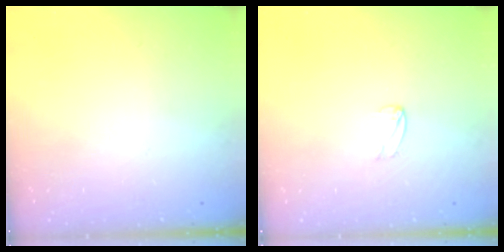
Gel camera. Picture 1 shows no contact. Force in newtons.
{"total": 2.0, "press": 2.0, "slide": 0.2}